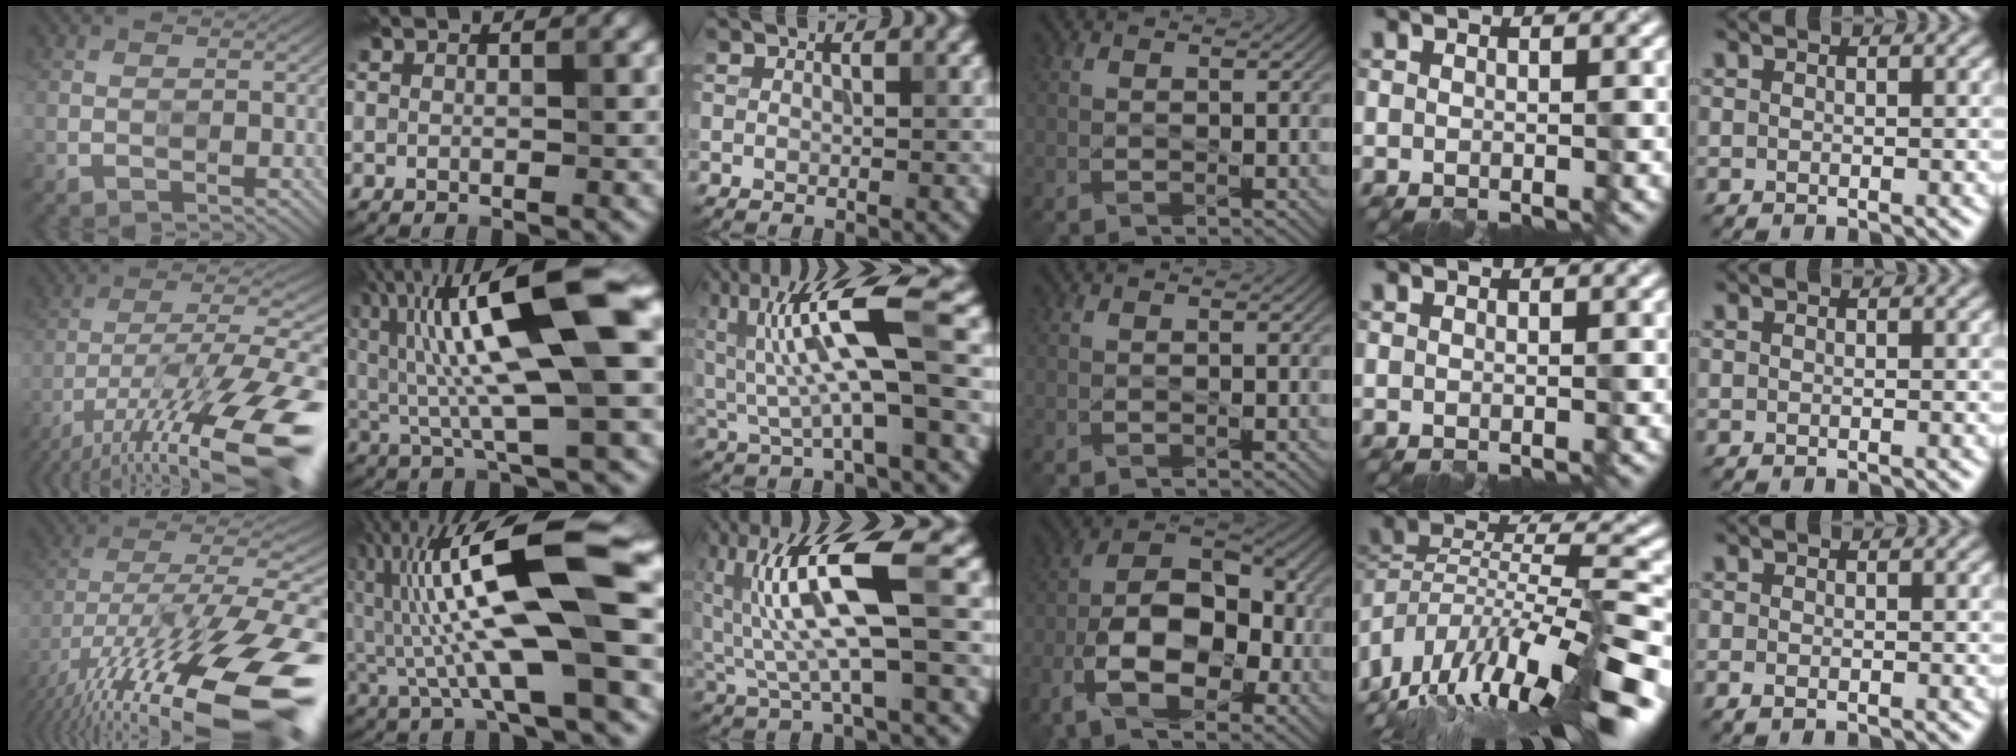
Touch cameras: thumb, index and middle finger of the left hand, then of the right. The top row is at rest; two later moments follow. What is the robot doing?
{"motion": "wipe", "object": "glass cup"}